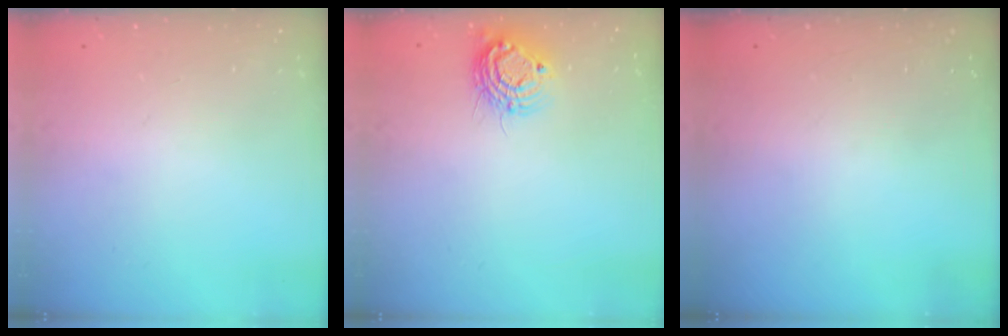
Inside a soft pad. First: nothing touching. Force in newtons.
{"total": 11.0, "press": 10.9, "slide": 0.8}
{"total": 0.0}